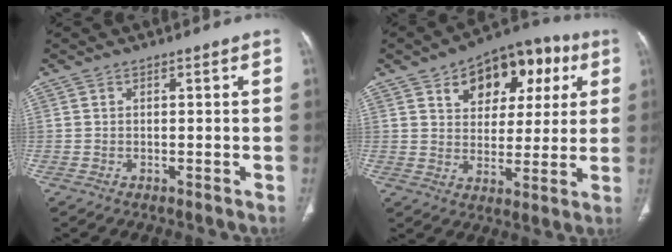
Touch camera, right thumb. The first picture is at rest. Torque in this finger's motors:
{"motor_torque": [-1.29, 1.21, -0.05, 0.39, 0.21]}